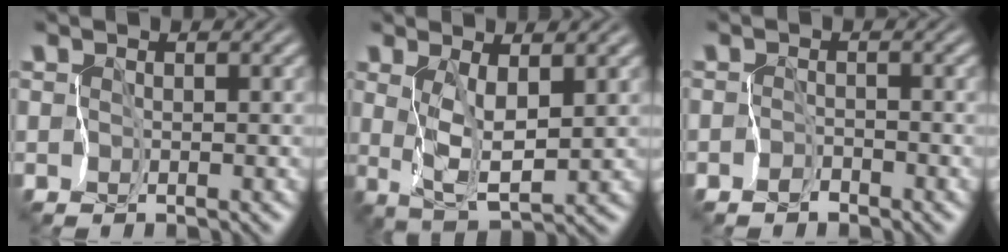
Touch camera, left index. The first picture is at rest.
{"total": 3.4, "force": [1.0, 0.9, 3.1], "torque": [-0.068, -0.011, 0.027]}
{"total": 1.0, "force": [-1.0, 0.3, 0.0], "torque": [0.001, -0.001, -0.022]}